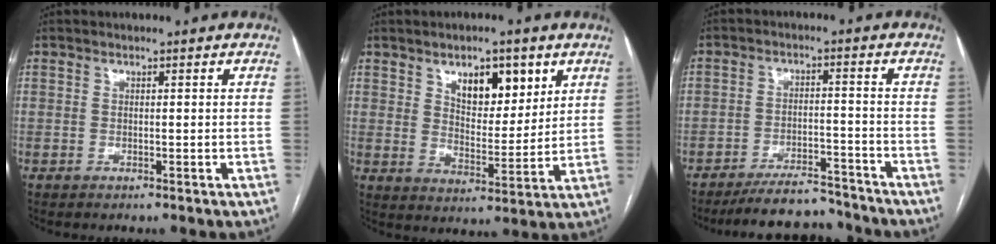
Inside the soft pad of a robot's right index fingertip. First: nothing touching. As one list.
[{"total": 9.2, "force": [4.9, 4.2, 6.6], "torque": [-0.100, 0.002, 0.083]}, {"total": 9.1, "force": [-8.6, 2.3, 1.9], "torque": [-0.018, 0.008, -0.136]}]